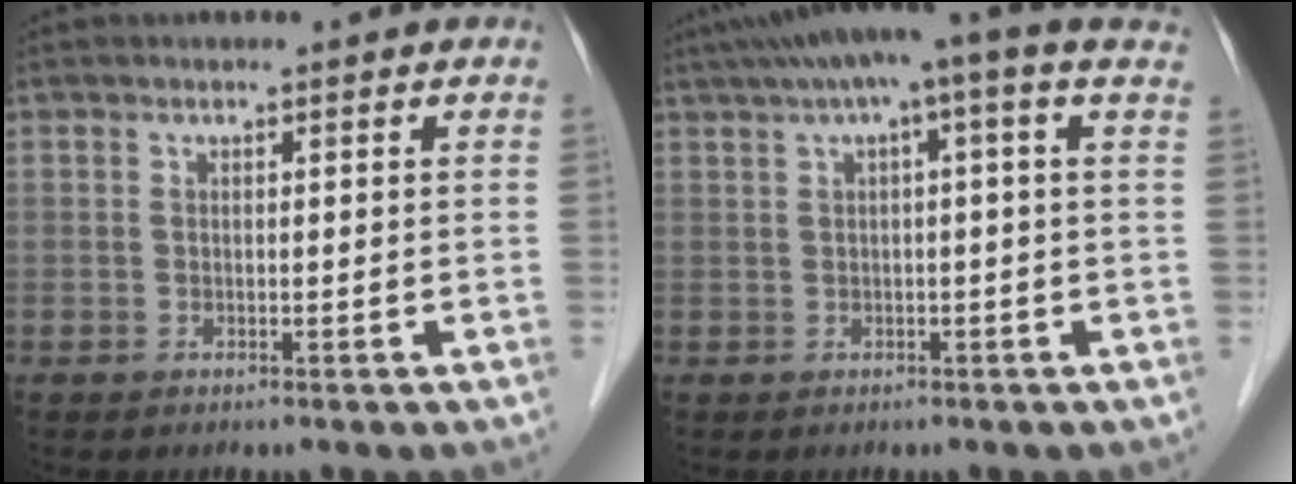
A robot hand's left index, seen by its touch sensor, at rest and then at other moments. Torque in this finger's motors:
{"motor_torque": [0.94, -0.98, 0.31, 0.15]}